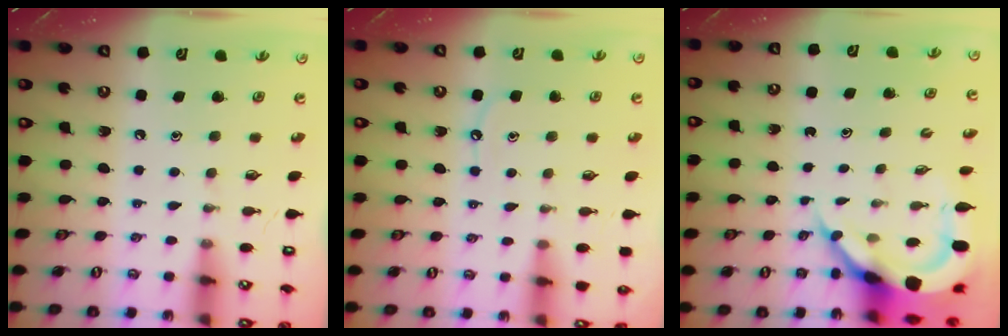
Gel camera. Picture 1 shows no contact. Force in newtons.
{"total": 6.8, "press": 6.7, "slide": 0.9}
{"total": 9.9, "press": 9.8, "slide": 1.2}